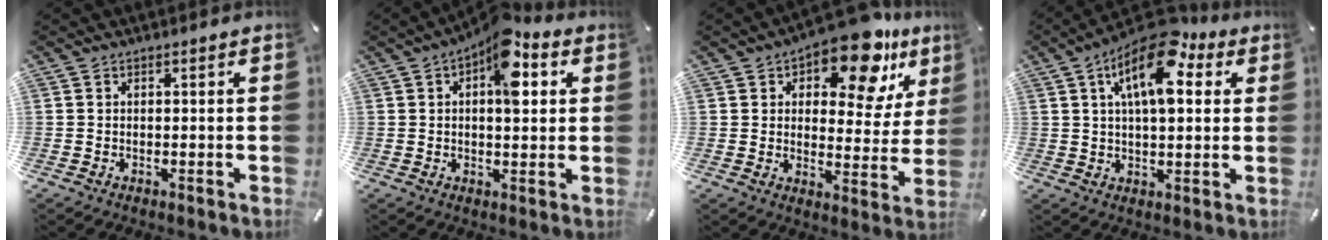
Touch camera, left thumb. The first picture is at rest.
{"total": 11.5, "force": [4.2, 5.8, 9.0], "torque": [-0.111, -0.023, 0.065]}
{"total": 15.9, "force": [11.1, 6.7, 9.2], "torque": [-0.126, -0.073, 0.184]}
{"total": 15.2, "force": [7.3, 6.9, 11.4], "torque": [-0.188, -0.026, 0.120]}